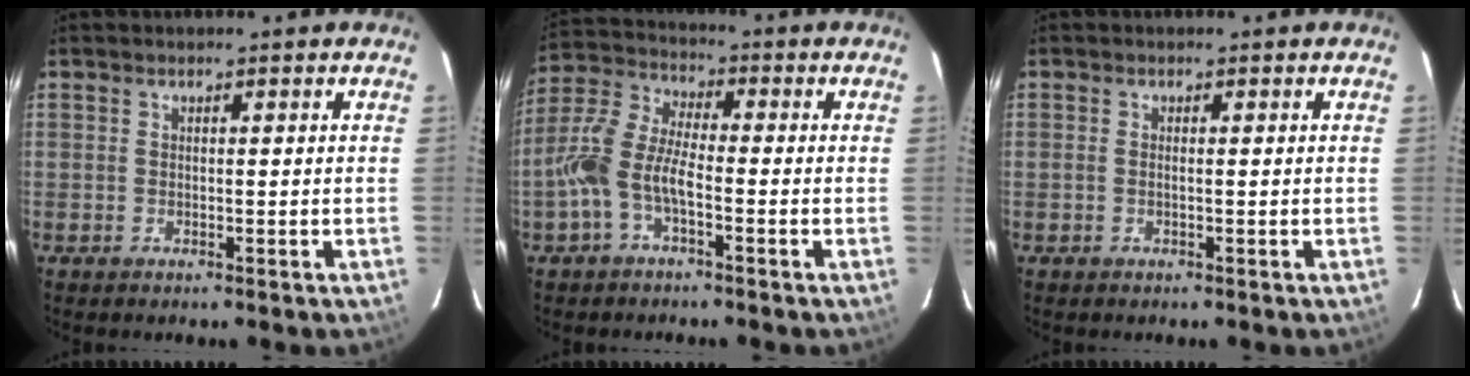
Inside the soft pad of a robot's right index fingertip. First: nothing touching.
{"total": 8.9, "force": [-3.1, 3.4, 7.6], "torque": [-0.177, 0.013, -0.065]}
{"total": 0.7, "force": [-0.1, -0.1, 0.6], "torque": [-0.012, 0.001, -0.004]}